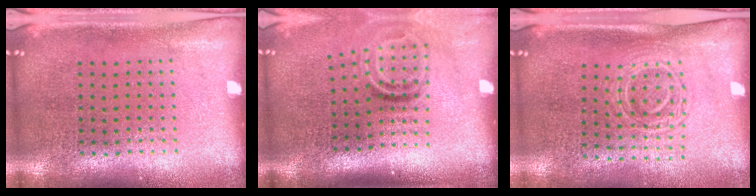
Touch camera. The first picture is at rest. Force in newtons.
{"total": 2.0, "press": 1.1, "slide": 1.6}
{"total": 1.6, "press": 1.4, "slide": 0.7}